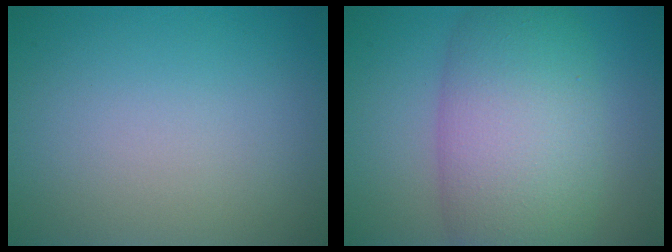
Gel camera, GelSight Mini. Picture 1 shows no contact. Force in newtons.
{"total": 9.9, "press": 9.9, "slide": 0.3}